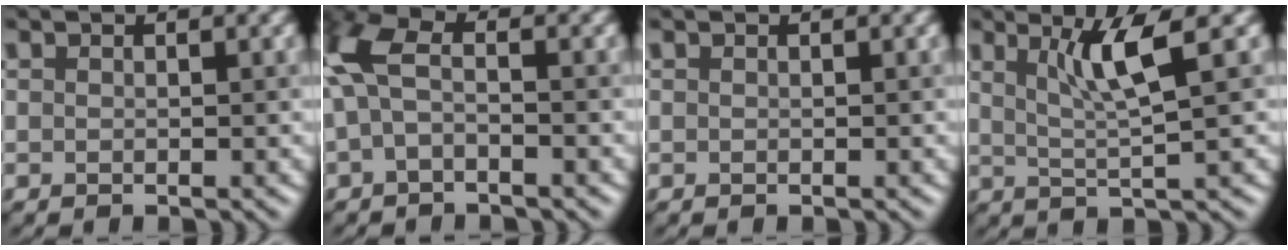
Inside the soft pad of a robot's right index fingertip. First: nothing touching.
{"total": 3.6, "force": [-0.1, 1.7, 3.2], "torque": [-0.086, 0.012, -0.008]}
{"total": 0.0}
{"total": 4.0, "force": [1.9, 0.3, 3.5], "torque": [-0.070, -0.003, 0.041]}